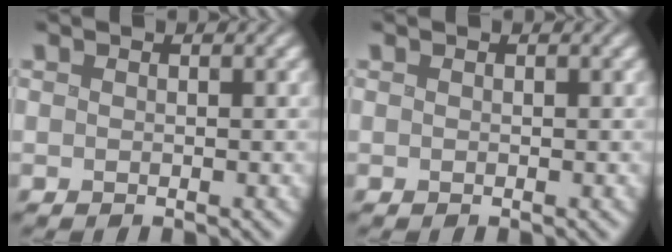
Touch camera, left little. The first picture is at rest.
{"total": 0.0}